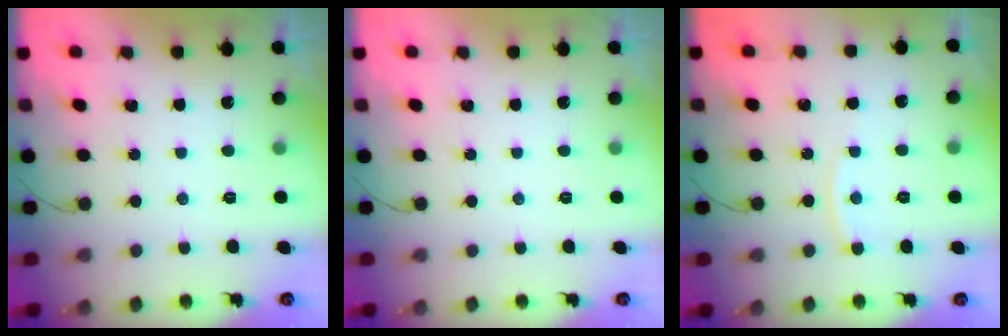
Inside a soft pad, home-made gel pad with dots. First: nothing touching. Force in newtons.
{"total": 0.0}
{"total": 4.5, "press": 4.4, "slide": 0.6}